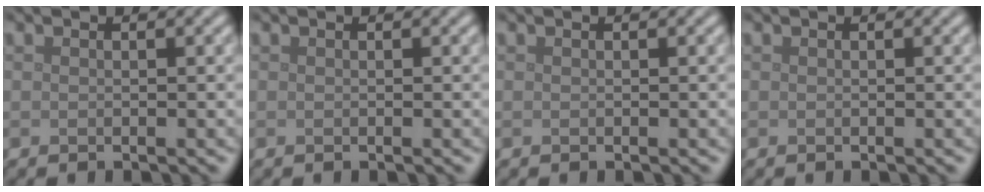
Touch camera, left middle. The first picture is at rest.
{"total": 0.0}
{"total": 0.0}
{"total": 0.0}